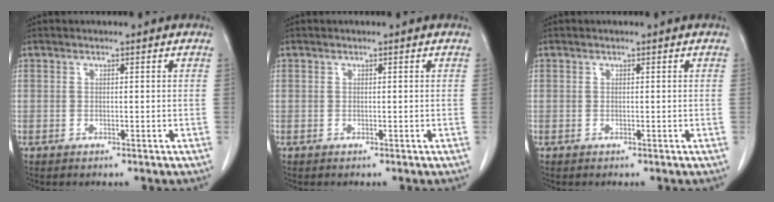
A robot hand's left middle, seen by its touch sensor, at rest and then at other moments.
{"total": 0.0}
{"total": 0.0}